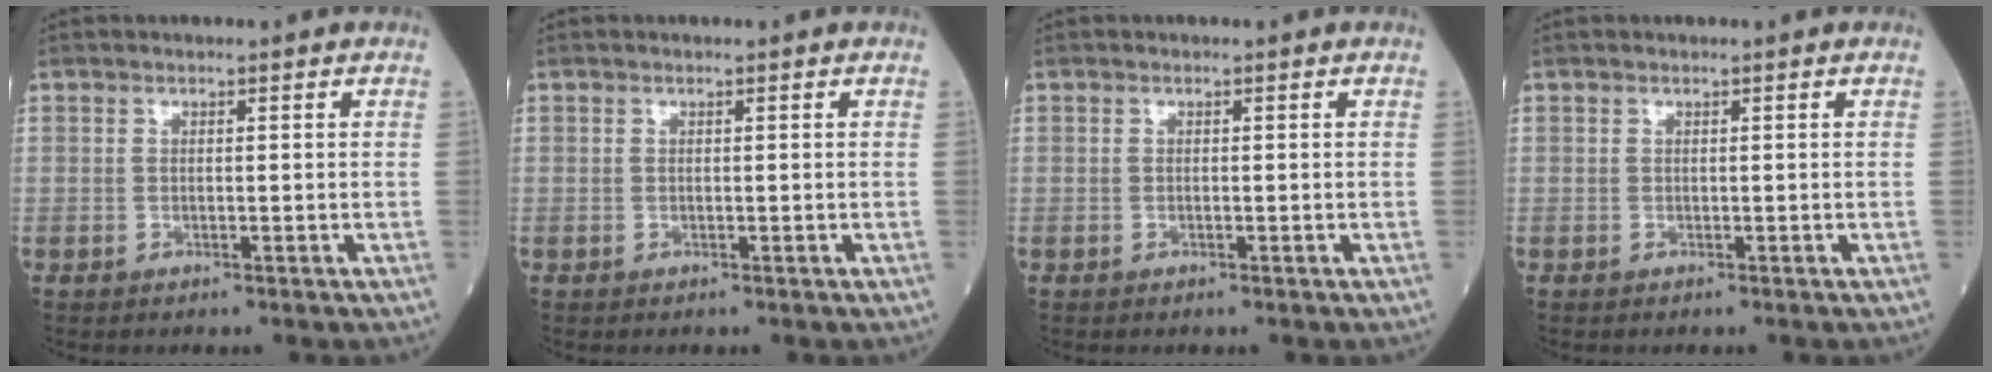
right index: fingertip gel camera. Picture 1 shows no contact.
{"total": 0.0}
{"total": 0.0}
{"total": 0.0}